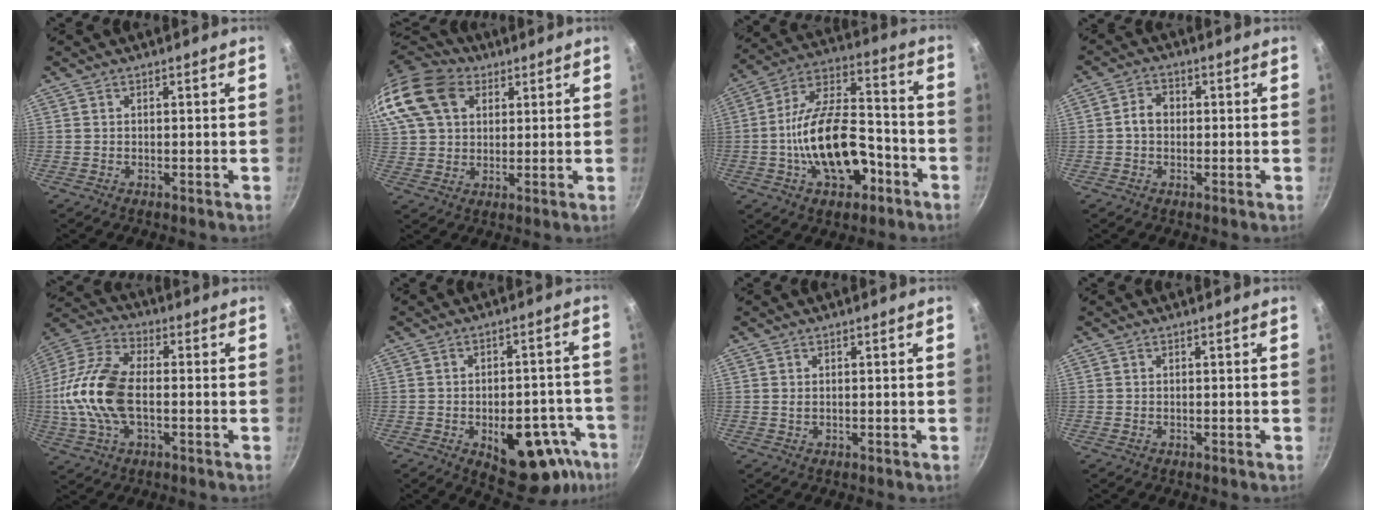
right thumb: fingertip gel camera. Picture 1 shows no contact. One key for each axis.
{"total": 20.8, "fx": 8.4, "fy": 15.2, "fz": 11.4, "tx": -0.260, "ty": 0.030, "tz": 0.150}
{"total": 19.7, "fx": -6.2, "fy": 10.7, "fz": 15.3, "tx": -0.240, "ty": 0.060, "tz": -0.104}
{"total": 3.8, "fx": -0.1, "fy": 3.0, "fz": 2.3, "tx": -0.027, "ty": 0.014, "tz": -0.008}
{"total": 17.1, "fx": -1.5, "fy": 9.3, "fz": 14.3, "tx": -0.280, "ty": 0.032, "tz": -0.043}
{"total": 17.6, "fx": -7.4, "fy": 9.7, "fz": 12.7, "tx": -0.095, "ty": 0.031, "tz": -0.086}
{"total": 0.6, "fx": 0.1, "fy": 0.4, "fz": 0.4, "tx": -0.008, "ty": 0.001, "tz": 0.002}
{"total": 0.0}